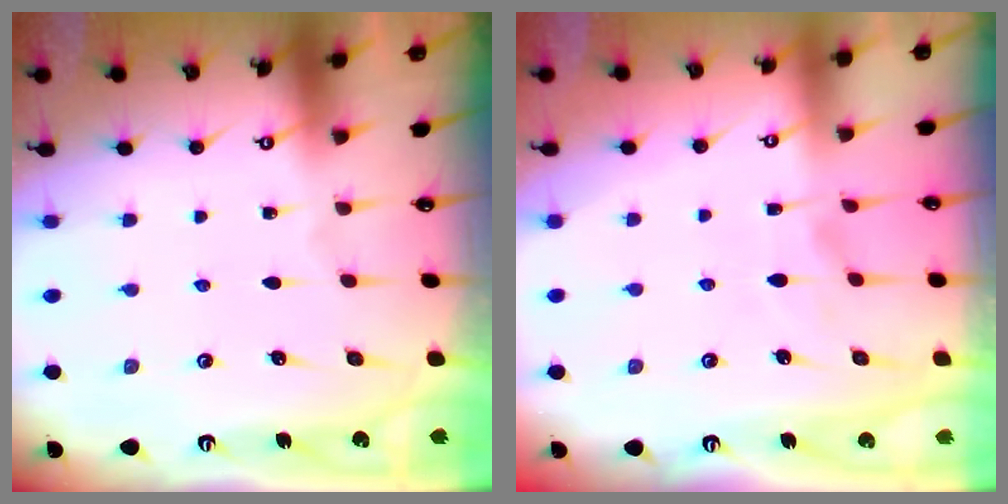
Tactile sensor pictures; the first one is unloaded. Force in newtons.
{"total": 3.9, "press": 3.7, "slide": 1.1}